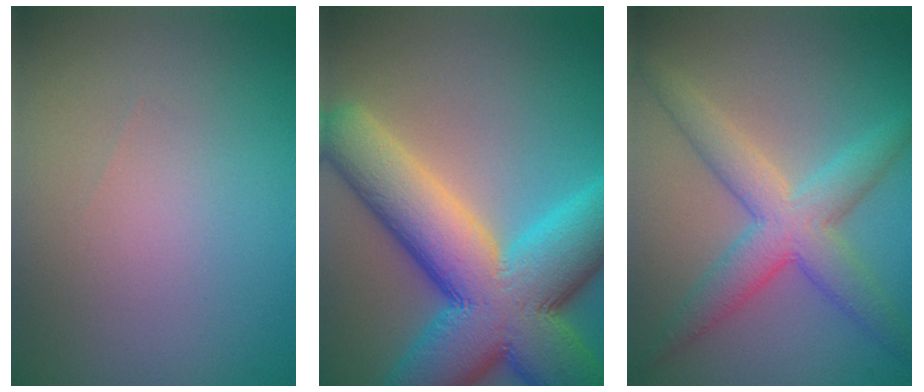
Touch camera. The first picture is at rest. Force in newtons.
{"total": 15.2, "press": 15.2, "slide": 0.3}
{"total": 5.4, "press": 5.4, "slide": 0.2}